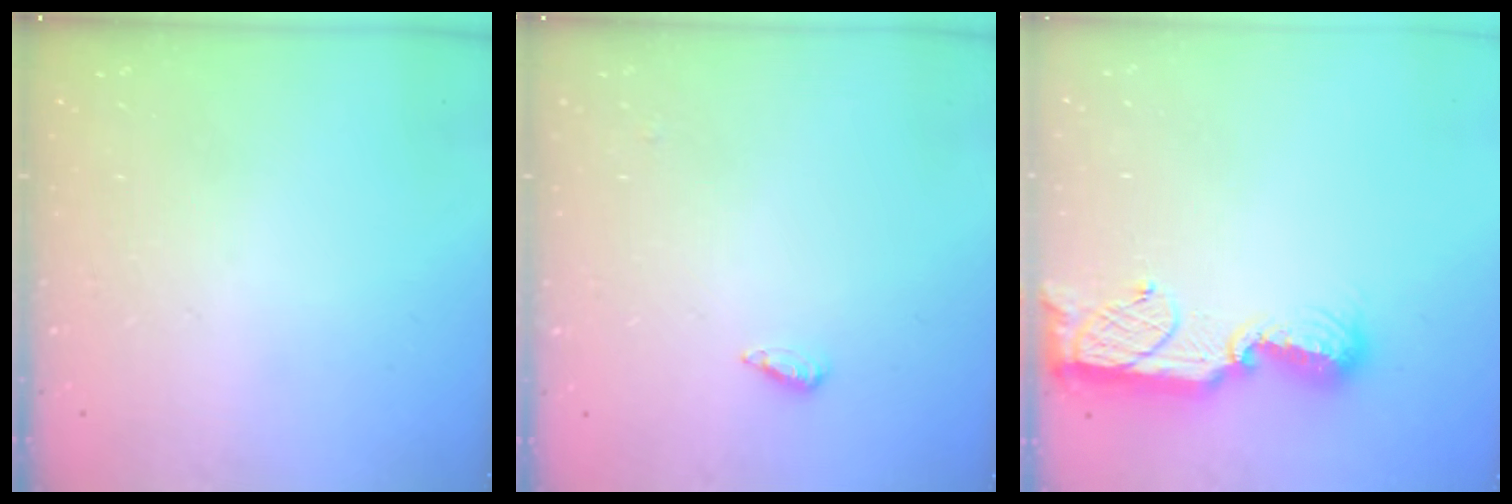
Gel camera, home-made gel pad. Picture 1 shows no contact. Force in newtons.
{"total": 2.2, "press": 2.2, "slide": 0.5}
{"total": 11.5, "press": 11.4, "slide": 1.2}